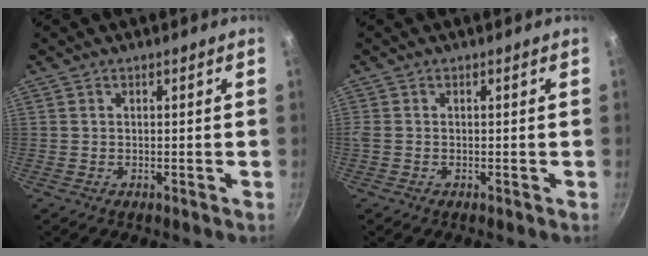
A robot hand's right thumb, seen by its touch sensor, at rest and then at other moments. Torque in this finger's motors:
{"motor_torque": [-0.11, 0.33, 0.26, 0.15, 0.03]}